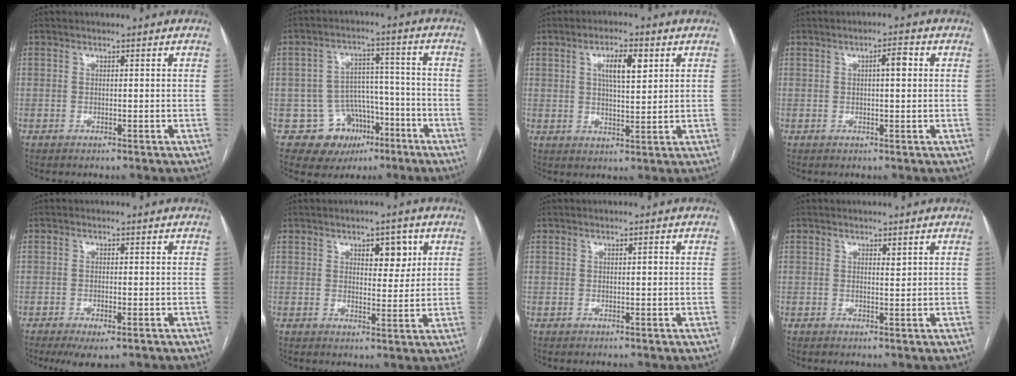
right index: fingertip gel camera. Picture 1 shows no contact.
{"total": 9.5, "force": [-4.7, 8.0, 1.9], "torque": [-0.012, 0.041, -0.058]}
{"total": 6.2, "force": [2.3, 1.8, 5.5], "torque": [-0.095, 0.006, 0.040]}
{"total": 2.8, "force": [0.6, 0.6, 2.7], "torque": [-0.043, 0.009, 0.008]}
{"total": 3.9, "force": [-2.3, 1.1, 3.0], "torque": [-0.046, -0.007, -0.030]}
{"total": 5.1, "force": [2.3, 2.4, 3.9], "torque": [-0.048, 0.001, 0.032]}
{"total": 0.6, "force": [0.1, 0.2, 0.5], "torque": [-0.008, 0.001, 0.000]}
{"total": 0.7, "force": [0.6, 0.2, 0.5], "torque": [-0.010, -0.005, 0.009]}